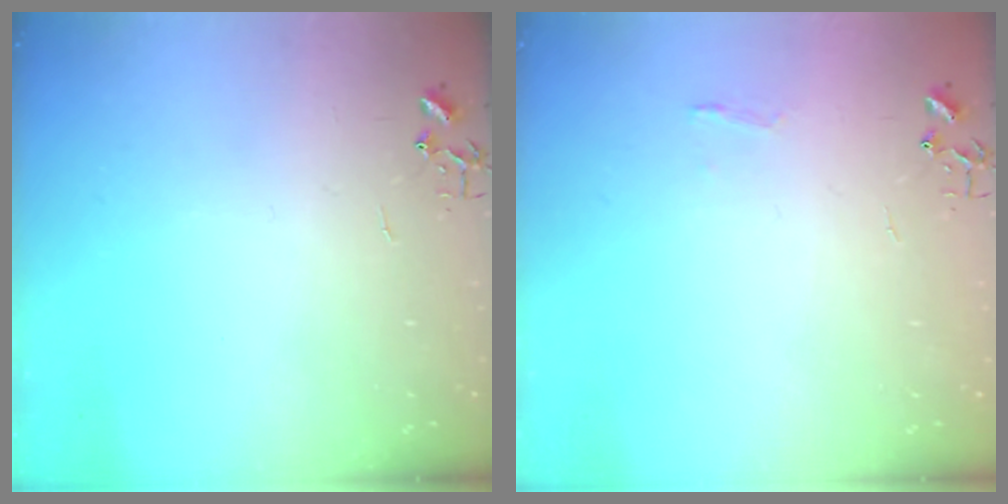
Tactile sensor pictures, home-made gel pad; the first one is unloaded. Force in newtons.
{"total": 4.8, "press": 4.8, "slide": 0.6}